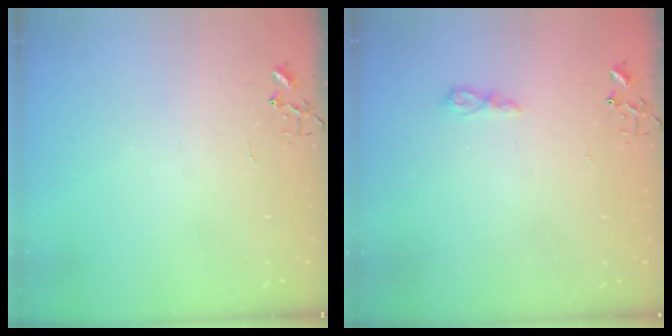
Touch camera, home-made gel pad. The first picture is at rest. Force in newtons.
{"total": 5.5, "press": 5.5, "slide": 0.6}